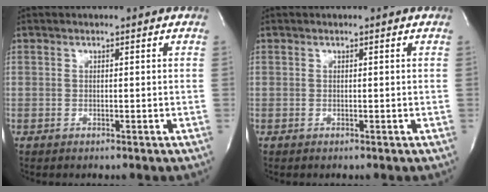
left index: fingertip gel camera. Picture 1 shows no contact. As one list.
[{"total": 0.0}]